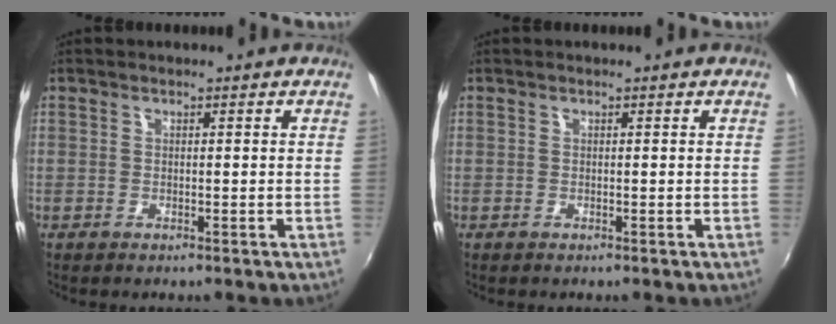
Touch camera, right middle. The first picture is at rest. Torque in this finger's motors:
{"motor_torque": [0.00, 0.00, -0.03, 0.00]}